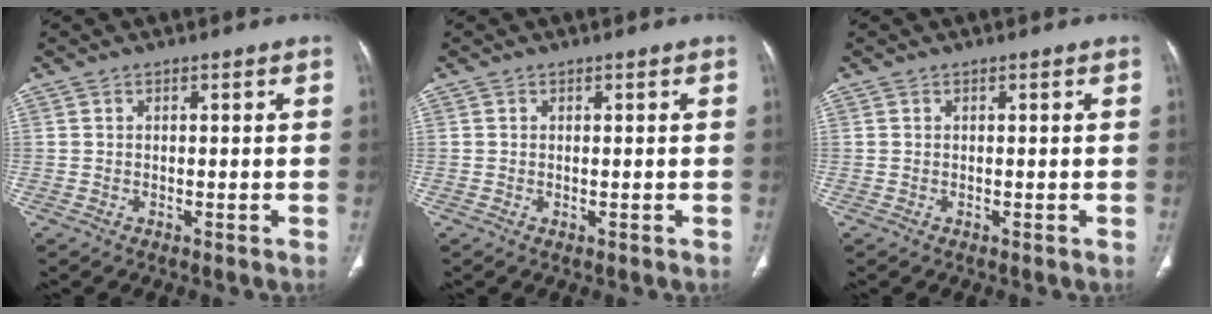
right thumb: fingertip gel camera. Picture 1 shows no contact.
{"total": 0.0}
{"total": 0.0}